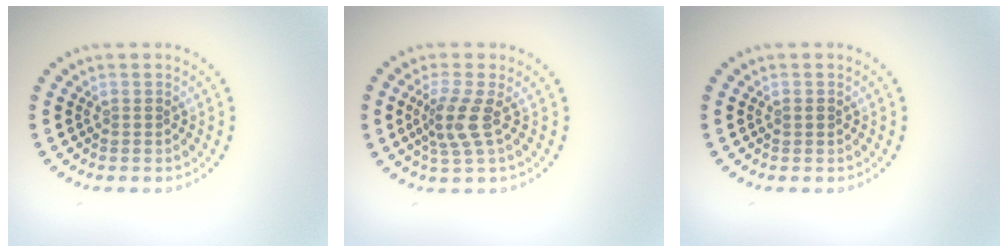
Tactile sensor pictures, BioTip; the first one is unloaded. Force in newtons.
{"total": 2.9, "press": 2.2, "slide": 1.8}
{"total": 0.7, "press": 0.7, "slide": 0.0}